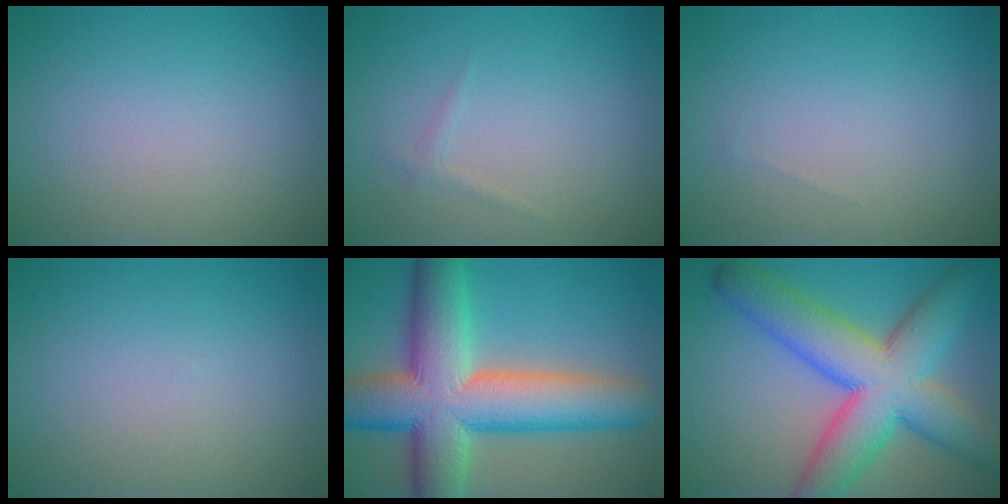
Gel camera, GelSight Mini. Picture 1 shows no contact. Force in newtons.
{"total": 0.6, "press": 0.6, "slide": 0.1}
{"total": 0.0}
{"total": 0.0}
{"total": 13.5, "press": 13.5, "slide": 0.7}
{"total": 11.7, "press": 11.6, "slide": 0.3}